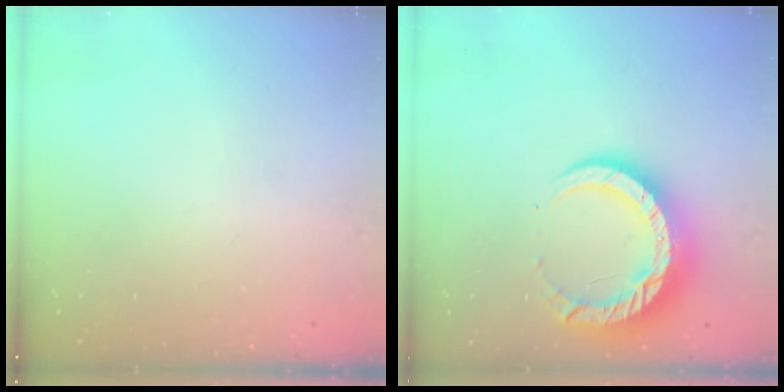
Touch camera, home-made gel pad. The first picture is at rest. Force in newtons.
{"total": 13.5, "press": 13.4, "slide": 1.5}